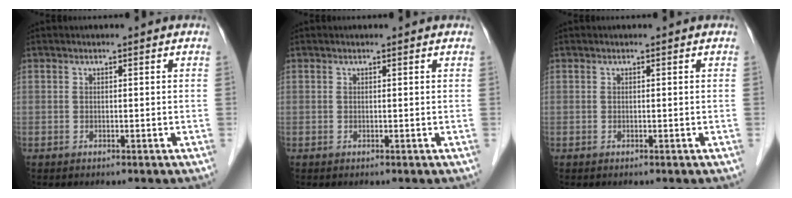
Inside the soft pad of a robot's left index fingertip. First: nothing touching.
{"total": 0.6, "force": [0.6, 0.1, 0.1], "torque": [-0.003, 0.004, 0.007]}
{"total": 0.0}